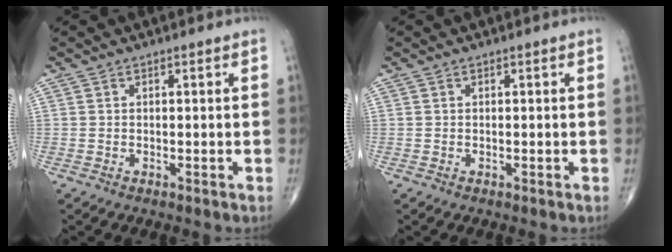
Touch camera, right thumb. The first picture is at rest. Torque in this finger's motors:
{"motor_torque": [-0.14, -0.23, -0.24, -0.18, 0.00]}